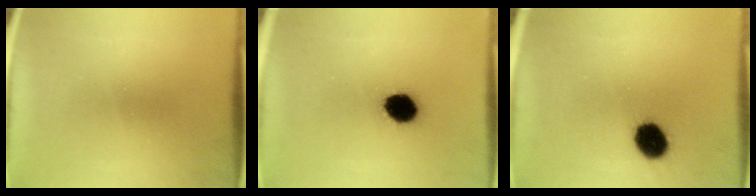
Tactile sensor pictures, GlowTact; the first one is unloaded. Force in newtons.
{"total": 8.7}
{"total": 8.6}